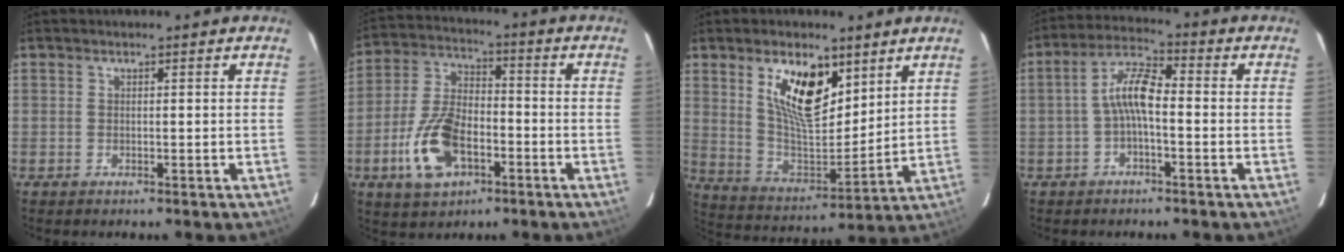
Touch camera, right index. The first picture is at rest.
{"total": 13.4, "force": [-5.5, 7.4, 9.8], "torque": [-0.209, 0.006, -0.093]}
{"total": 14.7, "force": [7.6, 6.6, 10.7], "torque": [-0.192, 0.000, 0.153]}
{"total": 6.5, "force": [-1.4, 1.9, 6.1], "torque": [-0.128, 0.021, -0.029]}